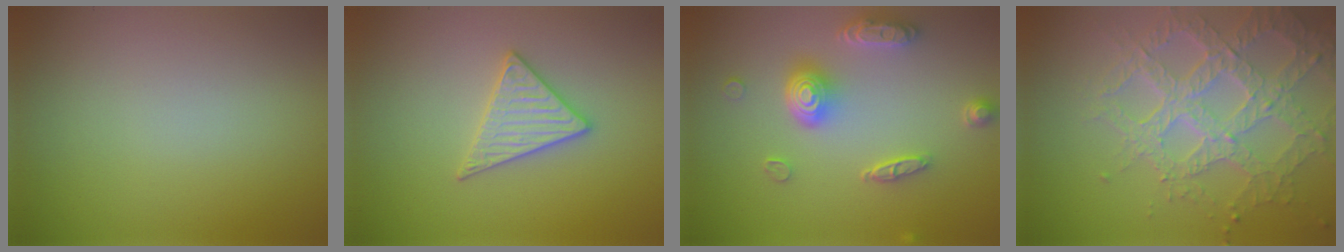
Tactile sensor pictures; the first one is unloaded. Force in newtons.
{"total": 2.9, "press": 2.9, "slide": 0.3}
{"total": 4.6, "press": 3.6, "slide": 2.9}
{"total": 7.2, "press": 5.3, "slide": 4.9}